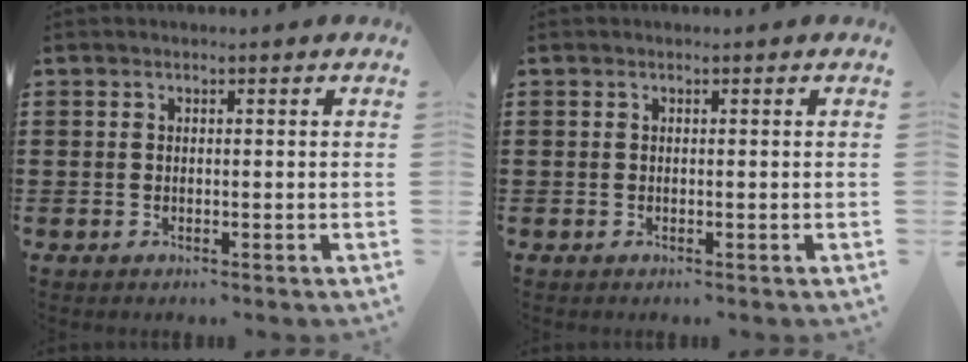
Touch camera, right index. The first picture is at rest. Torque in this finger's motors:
{"motor_torque": [0.00, 0.00, 0.00, 0.00]}